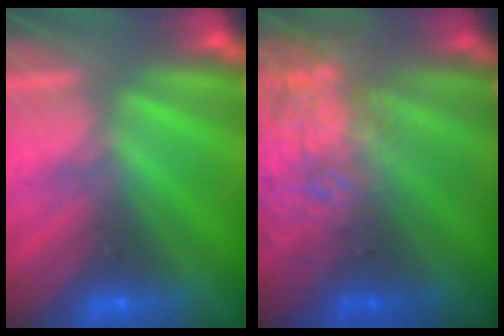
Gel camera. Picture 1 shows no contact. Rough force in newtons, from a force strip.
{"total": 8.6}